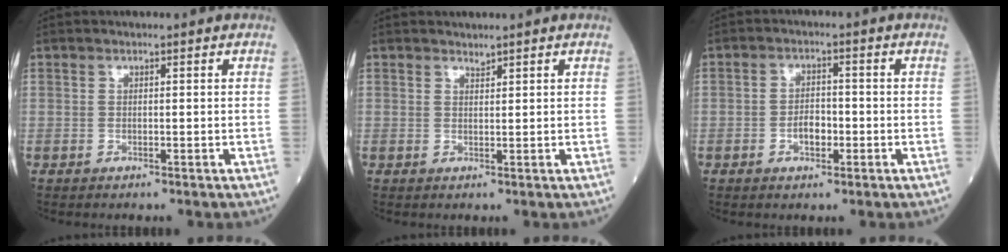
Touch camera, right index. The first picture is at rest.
{"total": 0.7, "force": [0.7, 0.0, 0.1], "torque": [-0.006, -0.005, 0.013]}
{"total": 3.4, "force": [-1.2, 1.8, 2.6], "torque": [-0.046, 0.004, -0.020]}